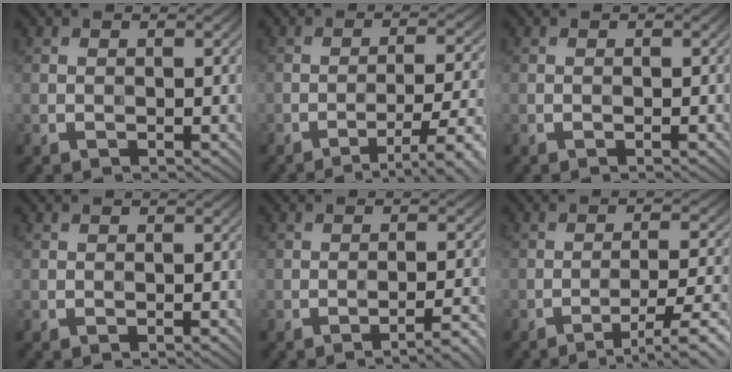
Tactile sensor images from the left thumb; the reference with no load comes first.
{"total": 7.7, "force": [-4.1, 1.8, 6.3], "torque": [-0.101, 0.001, -0.055]}
{"total": 0.6, "force": [-0.3, 0.0, 0.5], "torque": [-0.008, 0.000, -0.006]}
{"total": 0.0}
{"total": 3.4, "force": [-2.4, 0.3, 2.3], "torque": [-0.036, 0.012, -0.044]}
{"total": 7.8, "force": [-4.7, 1.6, 6.0], "torque": [-0.099, 0.009, -0.066]}